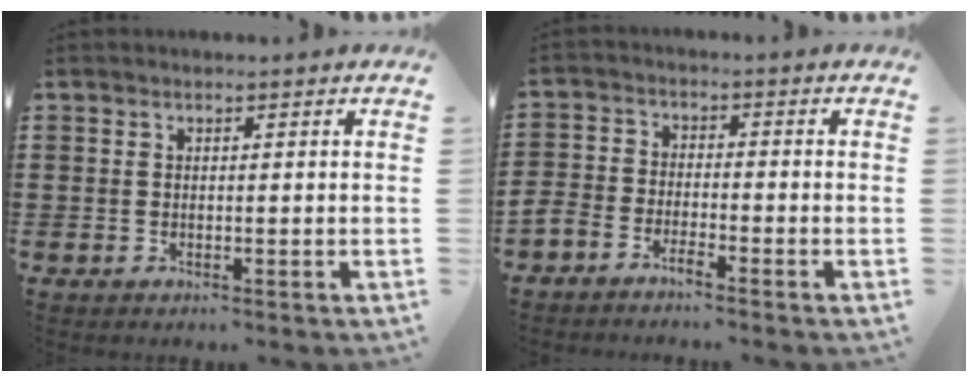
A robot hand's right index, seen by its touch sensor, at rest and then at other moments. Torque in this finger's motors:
{"motor_torque": [1.09, 1.05, 0.33, 0.08]}